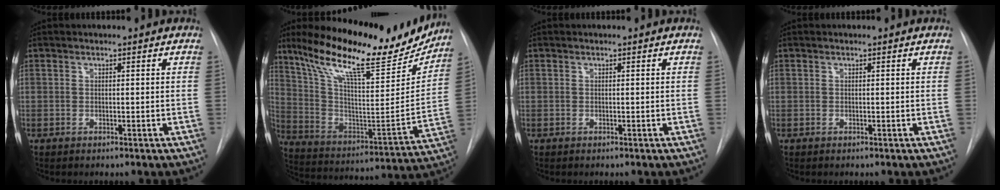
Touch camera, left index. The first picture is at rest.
{"total": 24.7, "force": [20.2, 5.3, 13.2], "torque": [-0.226, -0.022, 0.310]}
{"total": 0.0}
{"total": 0.0}